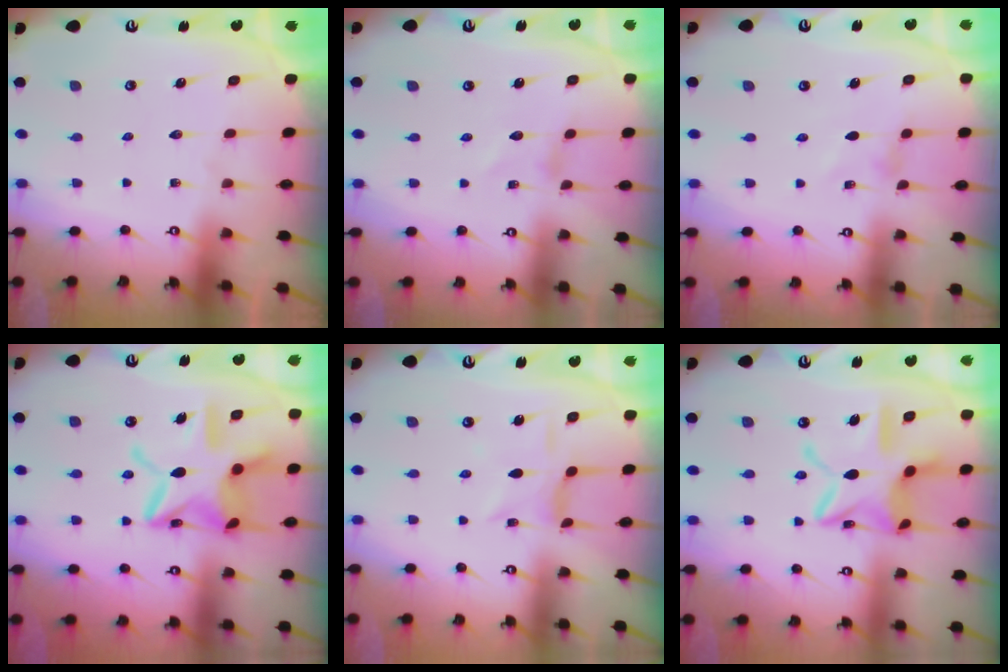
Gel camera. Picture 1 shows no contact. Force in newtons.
{"total": 0.0}
{"total": 0.0}
{"total": 17.0, "press": 17.0, "slide": 1.6}
{"total": 3.7, "press": 3.6, "slide": 0.6}
{"total": 15.7, "press": 15.6, "slide": 1.2}